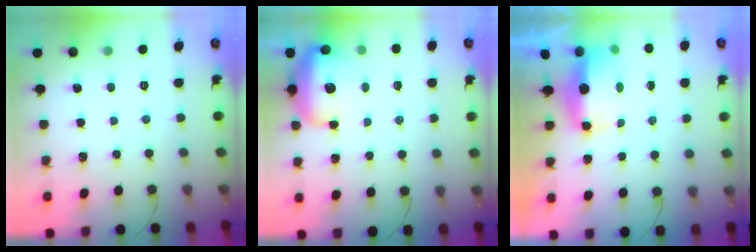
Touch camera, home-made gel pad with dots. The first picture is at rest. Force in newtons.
{"total": 20.7, "press": 17.4, "slide": 11.3}
{"total": 6.0, "press": 5.9, "slide": 1.0}